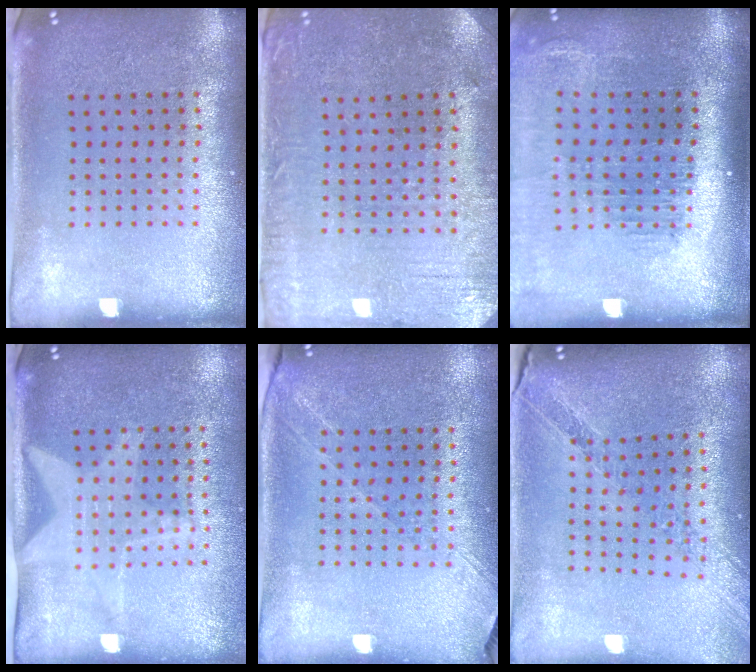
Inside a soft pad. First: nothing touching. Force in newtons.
{"total": 0.6, "press": 0.4, "slide": 0.5}
{"total": 1.7, "press": 1.5, "slide": 0.7}
{"total": 1.9, "press": 1.5, "slide": 1.1}
{"total": 1.4, "press": 1.2, "slide": 0.7}
{"total": 1.1, "press": 1.1, "slide": 0.1}